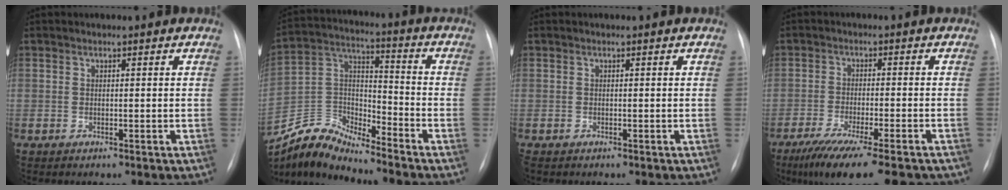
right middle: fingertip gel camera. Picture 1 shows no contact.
{"total": 10.2, "force": [-10.2, 0.3, 0.7], "torque": [-0.023, 0.038, -0.200]}
{"total": 0.5, "force": [-0.4, 0.3, 0.2], "torque": [-0.005, 0.001, -0.006]}
{"total": 15.3, "force": [-11.9, 2.2, 9.4], "torque": [-0.129, -0.032, -0.179]}